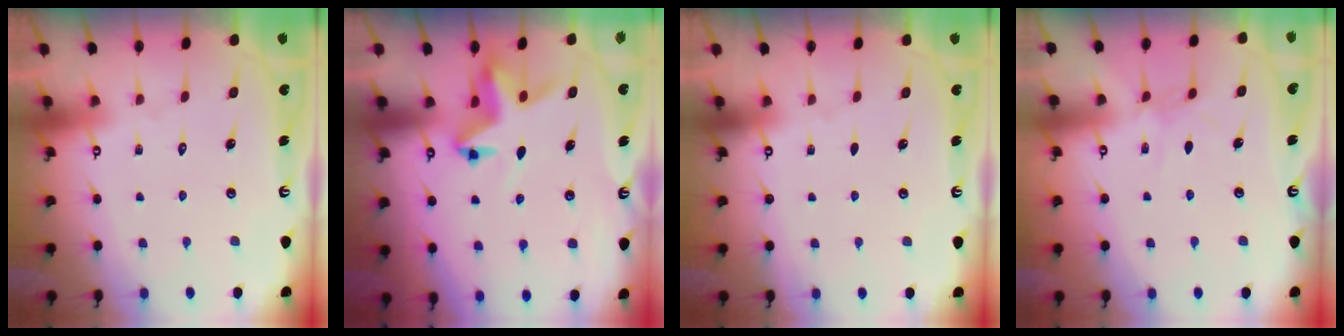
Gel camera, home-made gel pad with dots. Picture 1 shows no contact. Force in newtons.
{"total": 6.7, "press": 6.7, "slide": 0.3}
{"total": 0.0}
{"total": 4.2, "press": 4.2, "slide": 0.2}